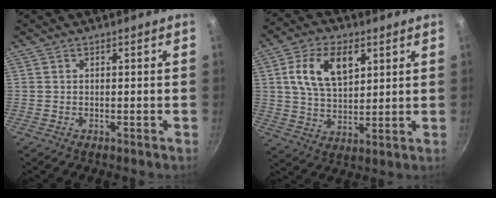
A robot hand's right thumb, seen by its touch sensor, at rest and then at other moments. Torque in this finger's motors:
{"motor_torque": [0.16, 0.27, 0.13, -0.09, 0.32]}